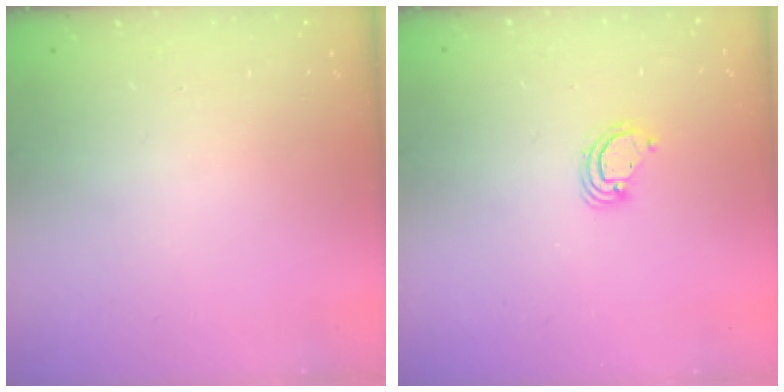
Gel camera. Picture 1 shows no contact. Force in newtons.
{"total": 3.8, "press": 3.8, "slide": 0.1}